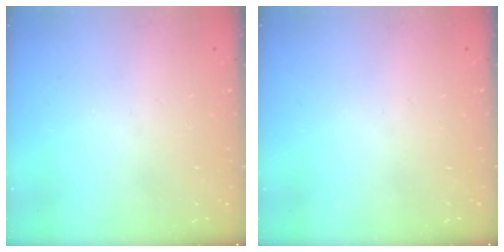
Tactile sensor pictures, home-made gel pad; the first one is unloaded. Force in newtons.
{"total": 0.0}